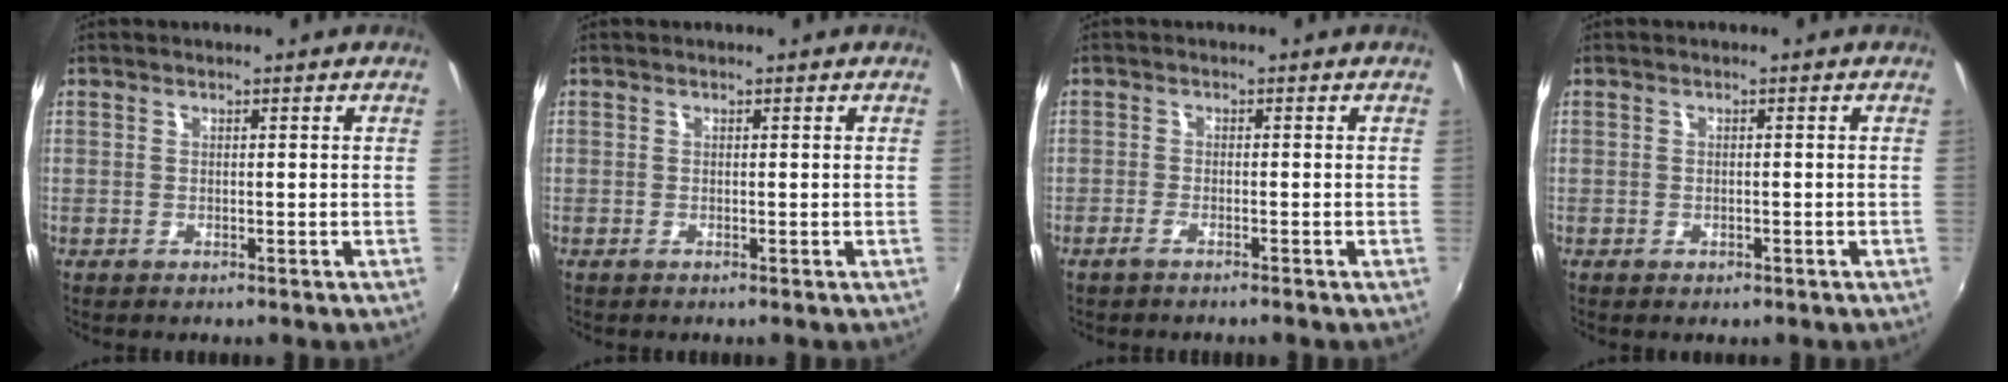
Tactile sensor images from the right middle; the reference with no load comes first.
{"total": 0.0}
{"total": 1.9, "force": [-1.6, 0.1, 1.0], "torque": [-0.029, -0.001, -0.034]}
{"total": 1.2, "force": [-0.7, 0.8, 0.5], "torque": [-0.010, -0.003, -0.010]}